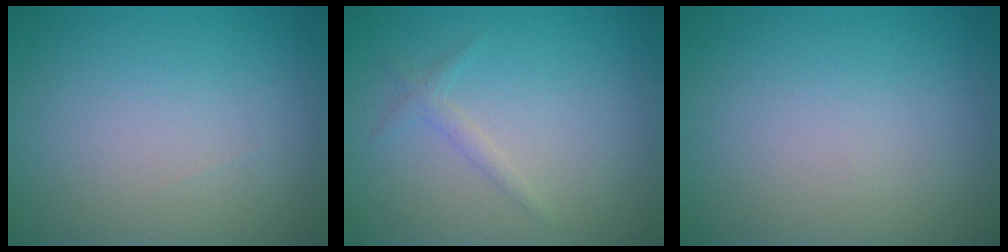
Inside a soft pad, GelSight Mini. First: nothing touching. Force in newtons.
{"total": 1.1, "press": 1.1, "slide": 0.0}
{"total": 0.0}